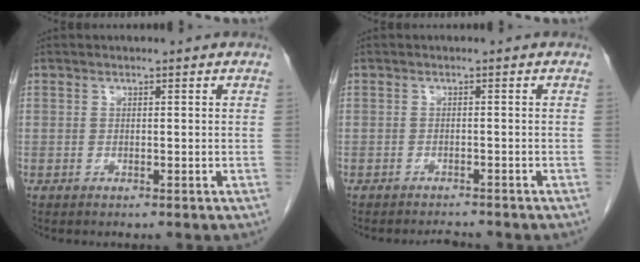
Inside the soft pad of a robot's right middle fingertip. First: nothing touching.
{"total": 2.3, "force": [-2.3, 0.1, 0.2], "torque": [-0.004, -0.008, -0.034]}